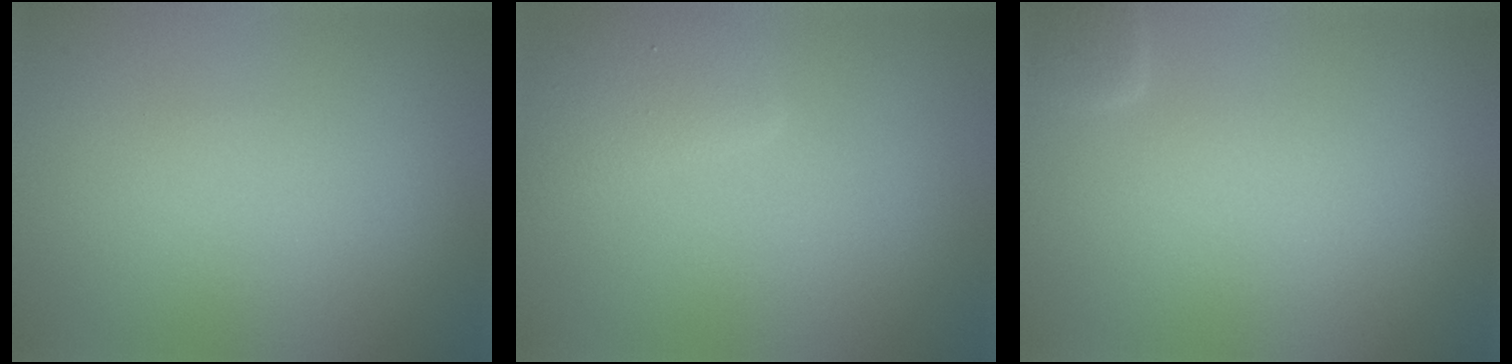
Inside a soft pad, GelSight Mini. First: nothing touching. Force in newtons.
{"total": 2.6, "press": 2.6, "slide": 0.1}
{"total": 1.0, "press": 1.0, "slide": 0.1}